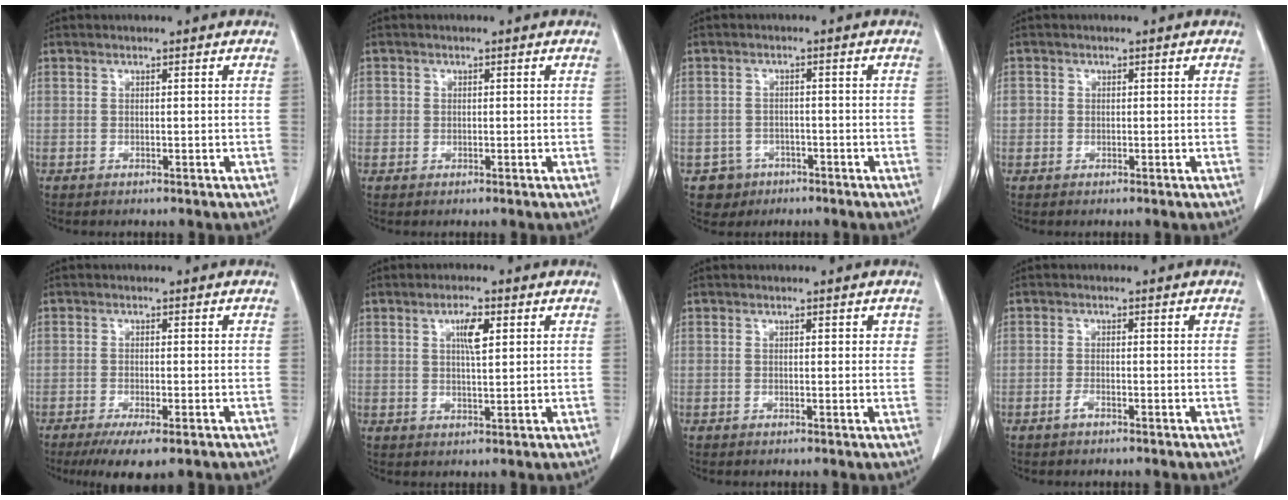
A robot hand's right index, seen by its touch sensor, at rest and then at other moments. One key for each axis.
{"total": 1.6, "fx": 0.2, "fy": 1.5, "fz": 0.3, "tx": 0.005, "ty": 0.006, "tz": 0.002}
{"total": 3.8, "fx": -2.0, "fy": 3.3, "fz": -0.1, "tx": 0.006, "ty": 0.014, "tz": -0.029}
{"total": 1.5, "fx": 0.0, "fy": 1.5, "fz": 0.3, "tx": 0.005, "ty": 0.006, "tz": 0.000}
{"total": 6.0, "fx": -3.8, "fy": 0.9, "fz": 4.5, "tx": -0.071, "ty": -0.016, "tz": -0.057}
{"total": 4.0, "fx": 1.6, "fy": 0.9, "fz": 3.6, "tx": -0.065, "ty": 0.001, "tz": 0.028}
{"total": 1.5, "fx": 0.6, "fy": 0.8, "fz": 1.1, "tx": -0.008, "ty": 0.001, "tz": 0.006}
{"total": 1.2, "fx": -0.9, "fy": 0.3, "fz": 0.8, "tx": -0.017, "ty": 0.000, "tz": -0.017}